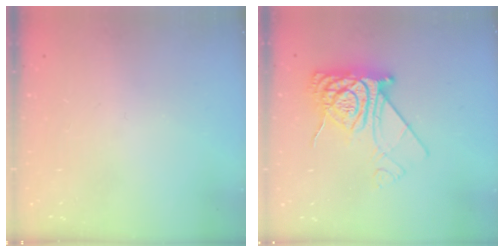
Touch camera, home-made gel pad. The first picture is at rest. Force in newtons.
{"total": 12.3, "press": 12.3, "slide": 1.0}